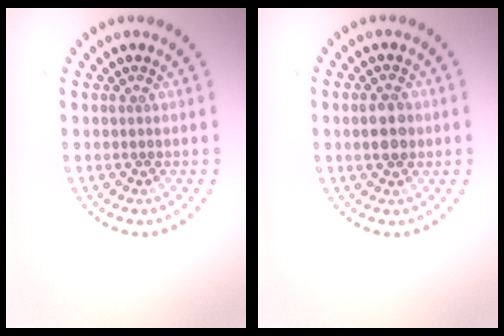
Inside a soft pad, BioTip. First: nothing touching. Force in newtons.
{"total": 3.1, "press": 3.1, "slide": 0.2}